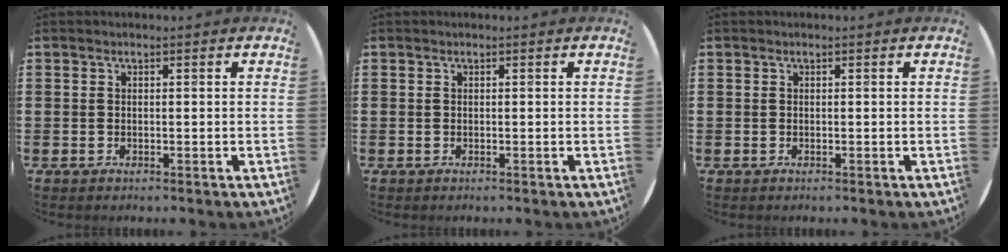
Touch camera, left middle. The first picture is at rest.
{"total": 0.0}
{"total": 0.0}